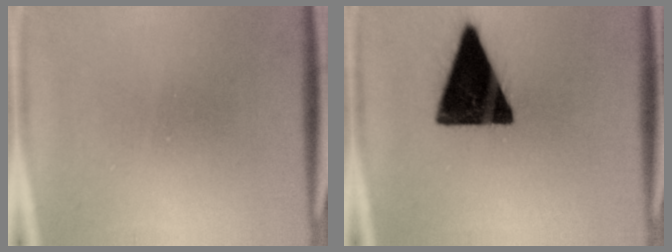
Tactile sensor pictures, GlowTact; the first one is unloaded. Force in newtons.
{"total": 16.6}